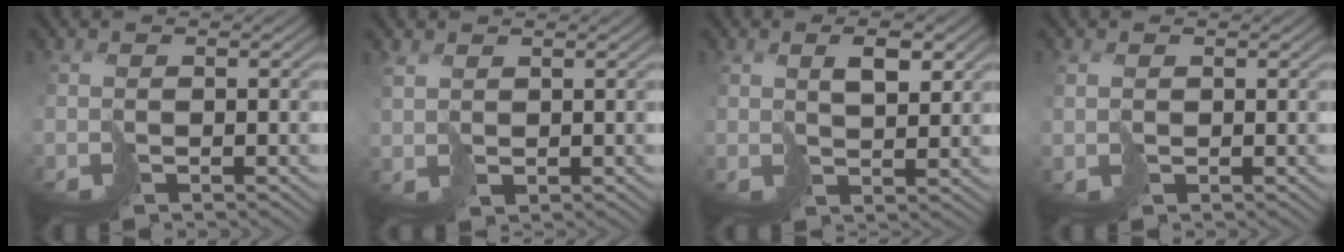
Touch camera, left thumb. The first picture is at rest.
{"total": 1.8, "force": [1.6, 0.8, 0.1], "torque": [-0.009, 0.000, 0.037]}
{"total": 3.4, "force": [2.1, 1.1, 2.5], "torque": [-0.044, 0.000, 0.043]}
{"total": 1.0, "force": [0.8, 0.6, -0.2], "torque": [0.004, 0.001, 0.021]}